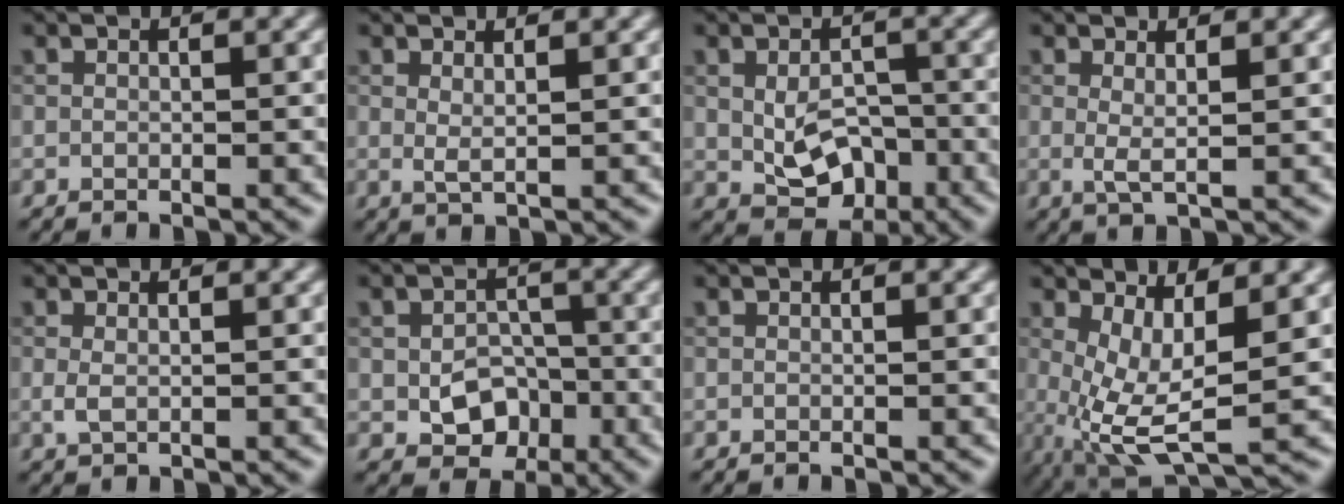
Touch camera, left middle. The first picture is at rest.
{"total": 1.3, "force": [0.7, 0.3, 1.0], "torque": [-0.019, -0.004, 0.012]}
{"total": 4.6, "force": [-0.9, 3.1, 3.2], "torque": [-0.055, -0.011, -0.013]}
{"total": 1.7, "force": [0.5, 0.3, 1.5], "torque": [-0.028, -0.006, 0.008]}
{"total": 1.1, "force": [0.1, 0.5, 1.0], "torque": [-0.024, -0.001, 0.002]}
{"total": 4.4, "force": [-1.3, 3.3, 2.6], "torque": [-0.037, -0.005, -0.019]}
{"total": 0.0}
{"total": 6.4, "force": [0.4, 2.3, 5.9], "torque": [-0.124, -0.010, 0.011]}